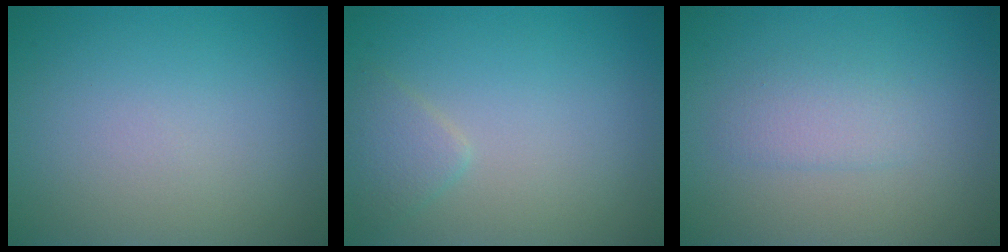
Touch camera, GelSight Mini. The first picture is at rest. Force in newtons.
{"total": 1.6, "press": 1.6, "slide": 0.1}
{"total": 1.7, "press": 1.7, "slide": 0.1}